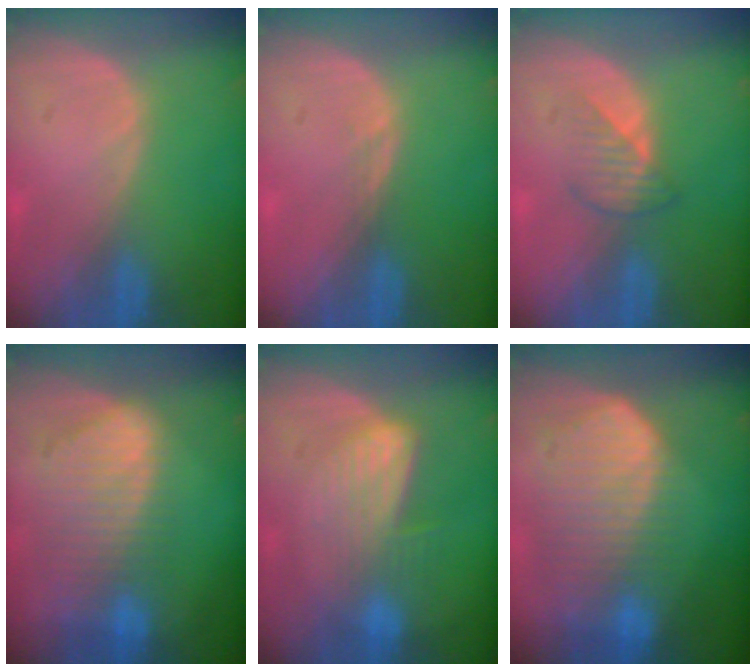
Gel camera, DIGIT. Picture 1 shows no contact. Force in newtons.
{"total": 0.8, "press": 0.6, "slide": 0.6}
{"total": 3.2, "press": 3.1, "slide": 1.0}
{"total": 9.3, "press": 8.1, "slide": 4.6}
{"total": 6.9, "press": 6.2, "slide": 2.9}
{"total": 10.3, "press": 8.9, "slide": 5.2}